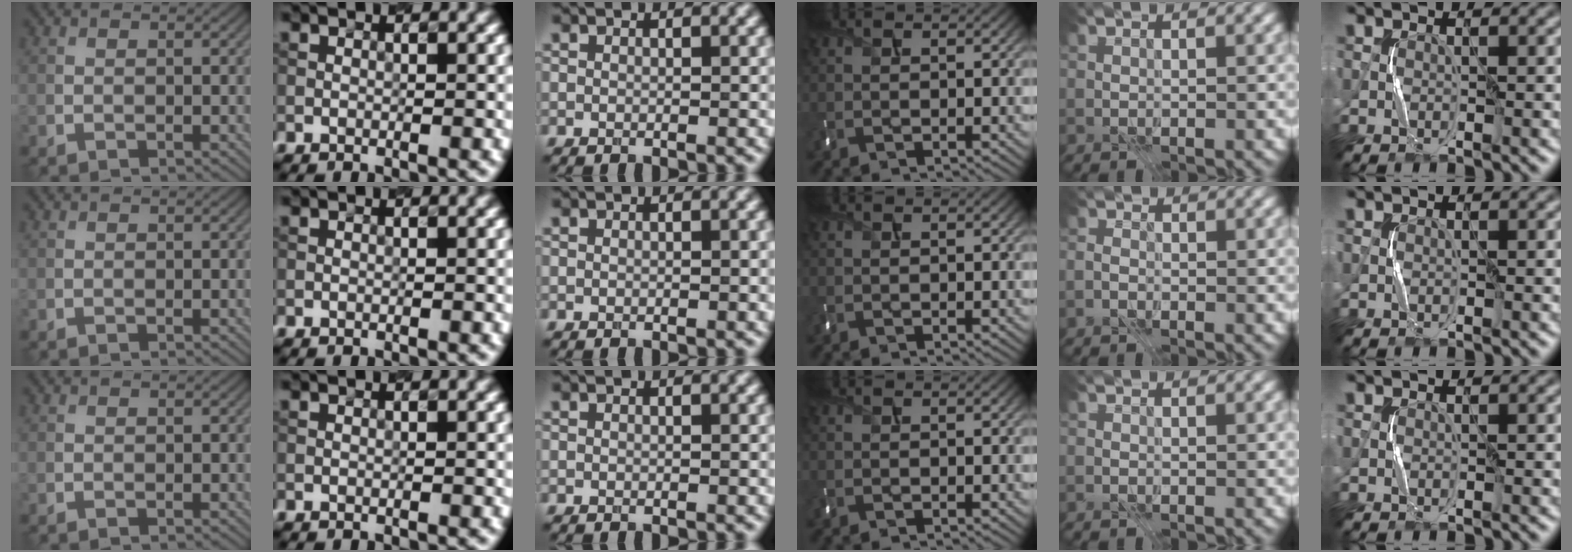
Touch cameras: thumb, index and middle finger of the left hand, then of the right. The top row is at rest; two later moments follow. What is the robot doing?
{"motion": "press", "object": "keyboard"}